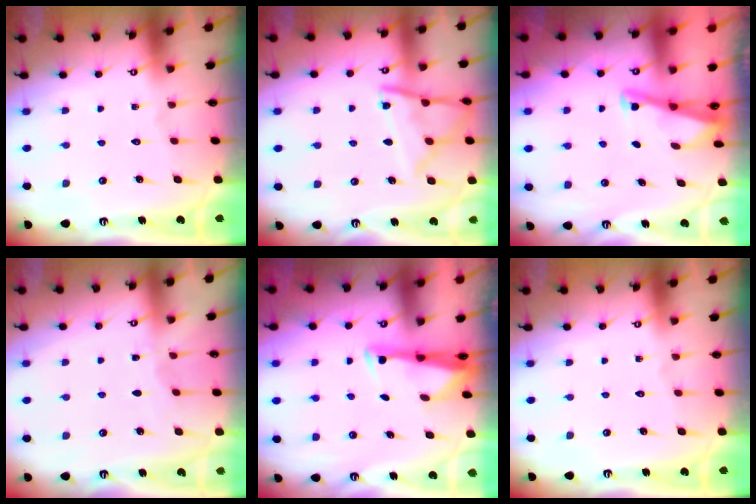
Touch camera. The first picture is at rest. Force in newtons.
{"total": 10.7, "press": 10.7, "slide": 0.7}
{"total": 3.0, "press": 3.0, "slide": 0.4}
{"total": 3.1, "press": 3.1, "slide": 0.4}
{"total": 2.9, "press": 2.8, "slide": 0.8}
{"total": 0.0}